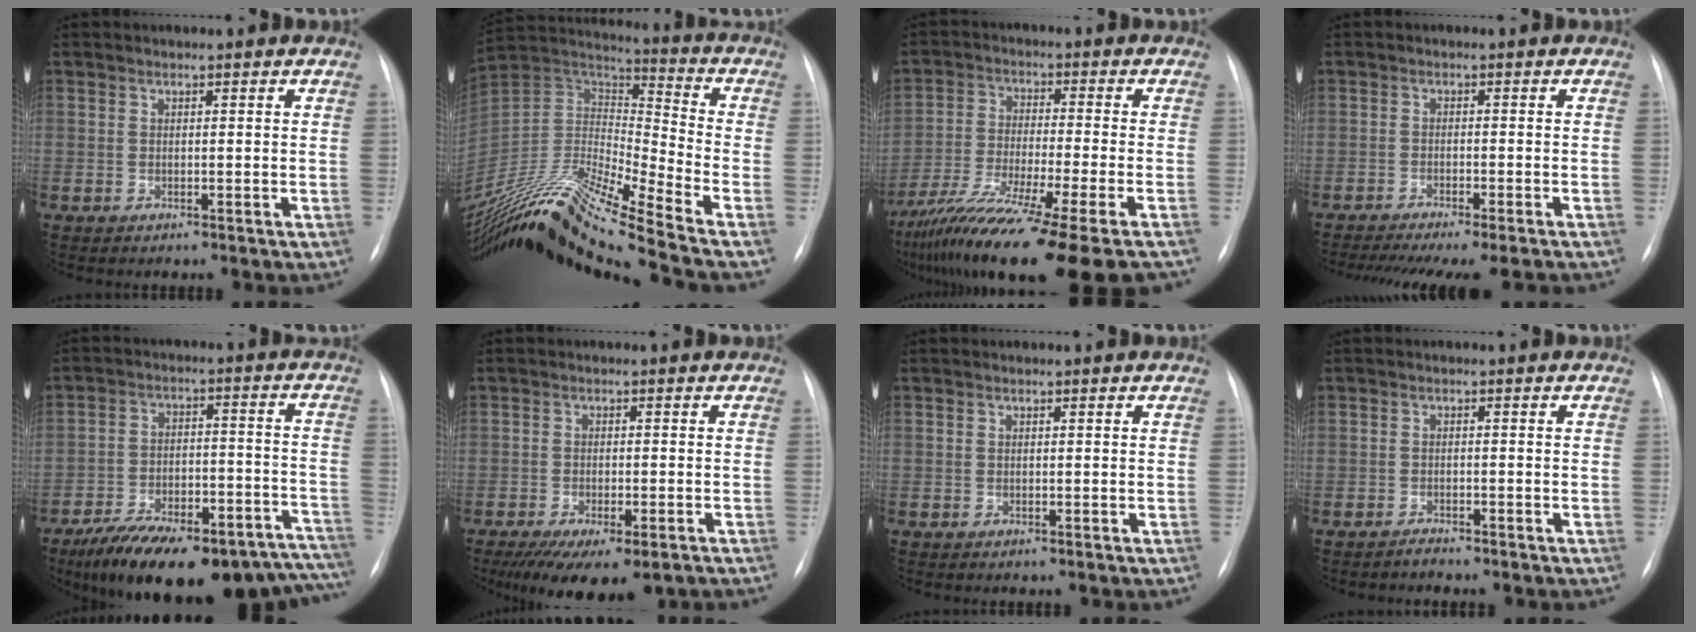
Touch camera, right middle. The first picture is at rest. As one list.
[{"total": 25.4, "force": [-21.2, -1.5, 14.0], "torque": [-0.294, -0.020, -0.389]}, {"total": 18.8, "force": [-14.0, -0.8, 12.5], "torque": [-0.203, -0.059, -0.233]}, {"total": 13.1, "force": [-11.2, 0.9, 6.6], "torque": [-0.099, -0.025, -0.152]}, {"total": 26.9, "force": [-21.2, 8.4, 14.1], "torque": [-0.157, 0.022, -0.289]}, {"total": 10.8, "force": [-7.2, 3.4, 7.2], "torque": [-0.113, -0.019, -0.103]}, {"total": 0.0}, {"total": 0.9, "force": [-0.9, 0.0, 0.0], "torque": [-0.001, -0.002, -0.015]}]